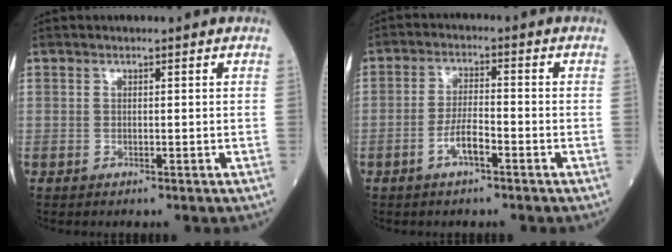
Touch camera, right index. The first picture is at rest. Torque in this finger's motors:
{"motor_torque": [0.16, -0.15, 0.07, 0.02]}